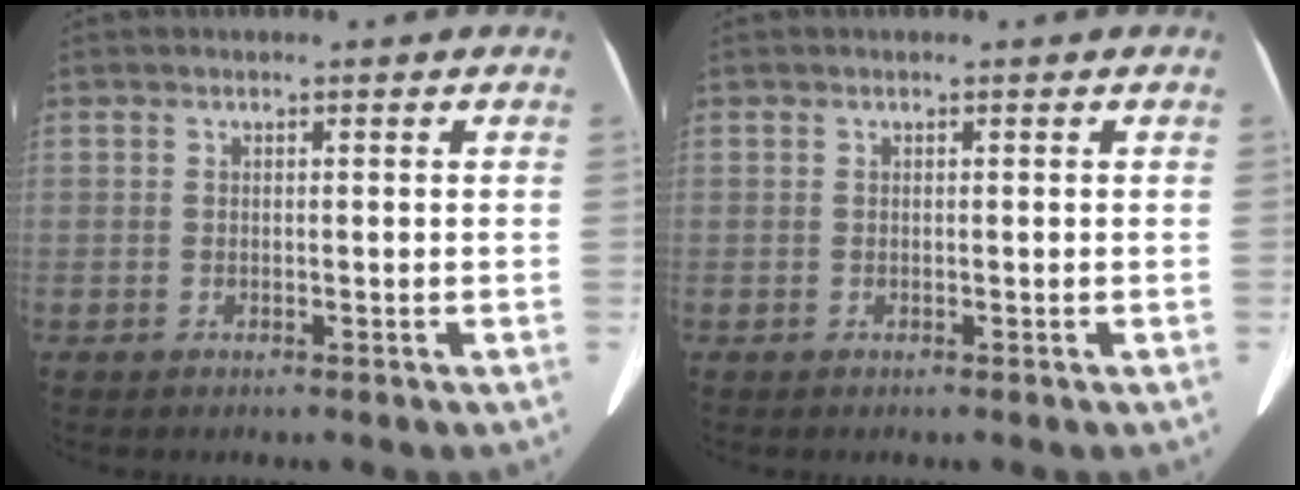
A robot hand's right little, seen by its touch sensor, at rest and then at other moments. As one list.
[{"total": 0.0}]